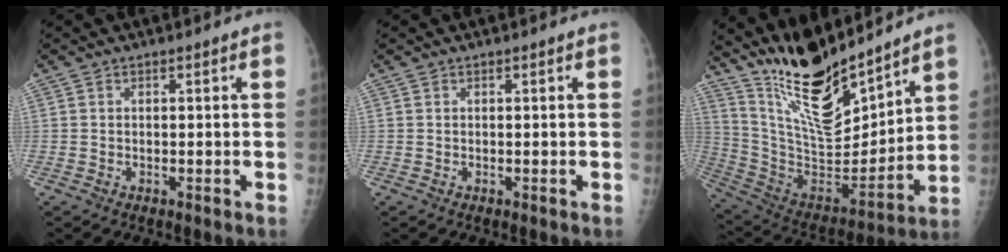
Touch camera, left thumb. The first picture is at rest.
{"total": 0.0}
{"total": 19.4, "force": [16.2, 4.5, 9.7], "torque": [-0.134, -0.109, 0.306]}